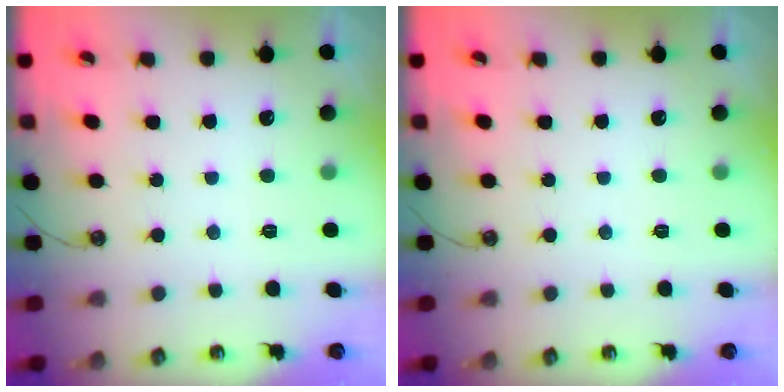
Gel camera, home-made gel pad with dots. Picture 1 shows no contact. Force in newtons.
{"total": 0.0}